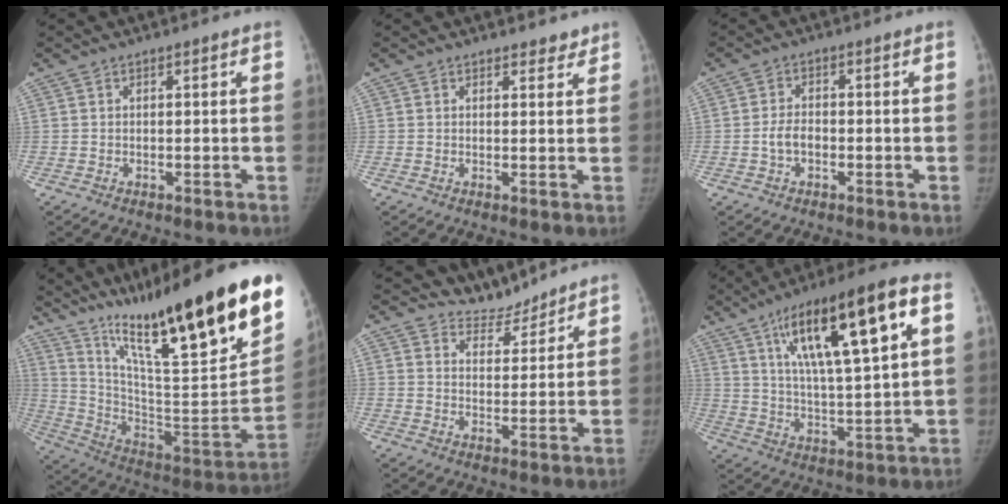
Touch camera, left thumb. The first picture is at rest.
{"total": 2.5, "force": [2.1, 1.2, 0.4], "torque": [0.018, -0.011, 0.022]}
{"total": 3.4, "force": [-1.0, 2.2, 2.4], "torque": [-0.044, 0.014, -0.021]}
{"total": 34.5, "force": [23.6, 5.7, 24.5], "torque": [-0.350, -0.104, 0.376]}
{"total": 5.6, "force": [5.3, 1.6, -0.9], "torque": [0.035, -0.049, 0.088]}
{"total": 21.9, "force": [8.9, 5.2, 19.3], "torque": [-0.307, -0.005, 0.148]}